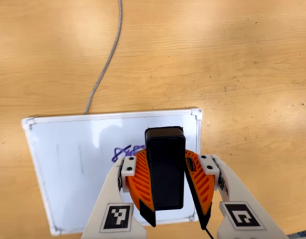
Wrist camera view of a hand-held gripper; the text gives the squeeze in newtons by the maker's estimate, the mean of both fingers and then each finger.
{"total": 9.4, "left": 9.9, "right": 9.0}